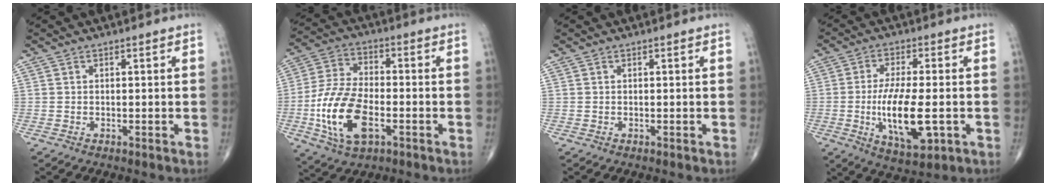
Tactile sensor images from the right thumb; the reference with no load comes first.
{"total": 15.5, "force": [-4.4, 8.1, 12.5], "torque": [-0.250, 0.015, -0.082]}
{"total": 0.0}
{"total": 12.8, "force": [-2.4, 4.6, 11.7], "torque": [-0.210, -0.009, -0.034]}